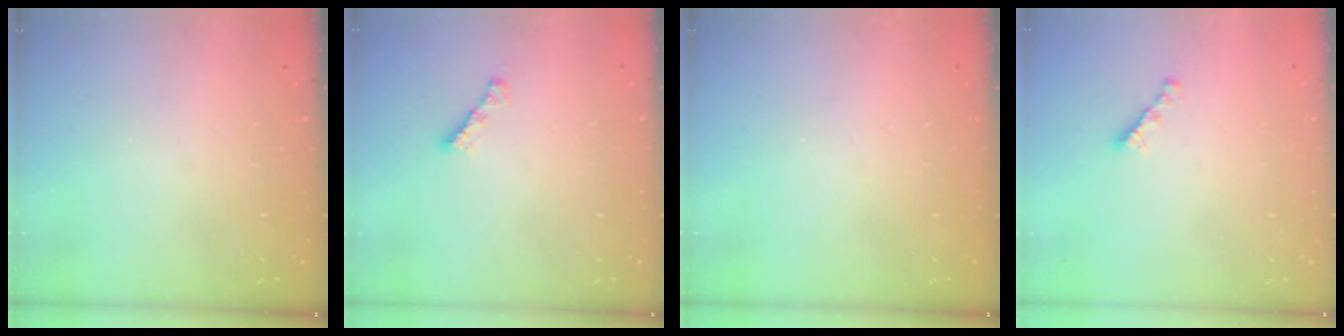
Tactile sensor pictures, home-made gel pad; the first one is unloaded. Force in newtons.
{"total": 2.7, "press": 2.7, "slide": 0.3}
{"total": 0.0}
{"total": 2.7, "press": 2.7, "slide": 0.2}